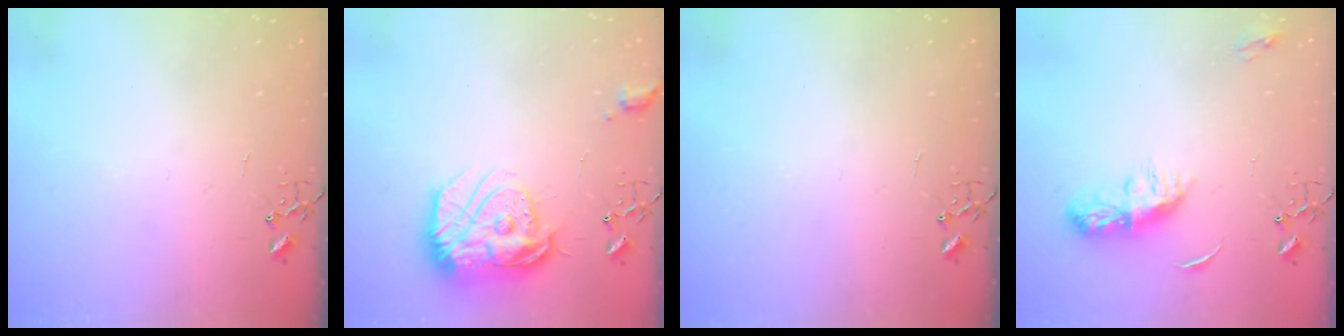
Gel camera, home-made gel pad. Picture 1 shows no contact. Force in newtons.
{"total": 17.7, "press": 17.6, "slide": 1.4}
{"total": 0.0}
{"total": 8.3, "press": 8.3, "slide": 0.4}